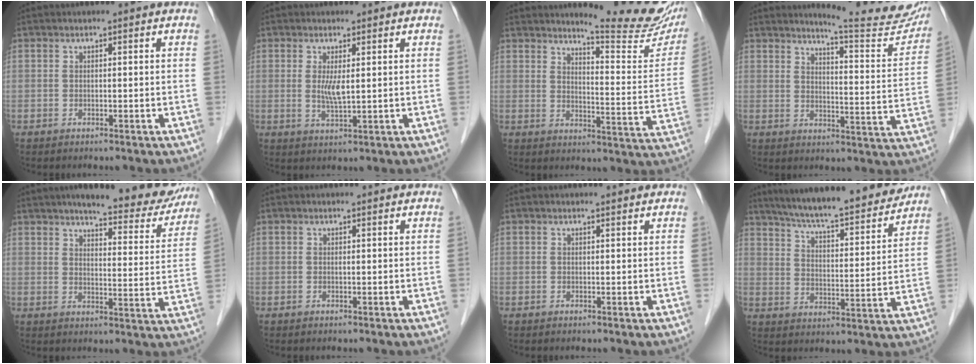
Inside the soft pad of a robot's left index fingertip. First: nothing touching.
{"total": 3.0, "force": [0.5, 0.5, 2.9], "torque": [-0.062, -0.008, 0.014]}
{"total": 15.6, "force": [14.1, 0.9, 6.6], "torque": [-0.083, -0.076, 0.165]}
{"total": 15.8, "force": [14.9, 1.0, 5.0], "torque": [-0.060, -0.079, 0.167]}
{"total": 17.1, "force": [14.7, 3.3, 8.0], "torque": [-0.091, -0.016, 0.179]}
{"total": 0.0}
{"total": 0.8, "force": [0.8, 0.2, 0.0], "torque": [-0.012, -0.001, 0.007]}
{"total": 19.8, "force": [17.7, 1.8, 8.8], "torque": [-0.139, -0.005, 0.255]}